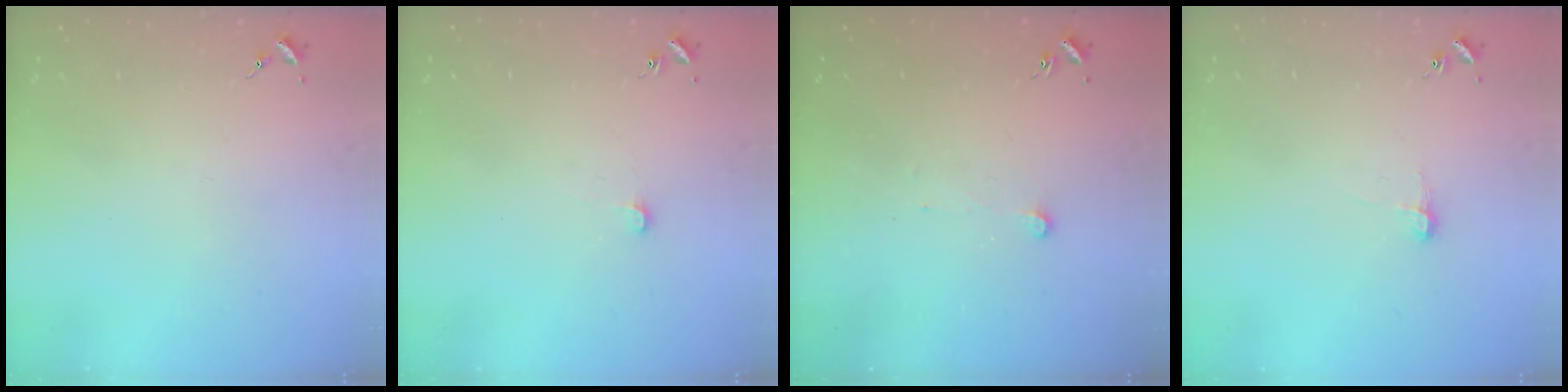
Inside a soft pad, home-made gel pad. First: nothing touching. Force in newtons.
{"total": 3.5, "press": 3.5, "slide": 0.3}
{"total": 3.7, "press": 3.7, "slide": 0.3}
{"total": 5.6, "press": 5.6, "slide": 0.5}